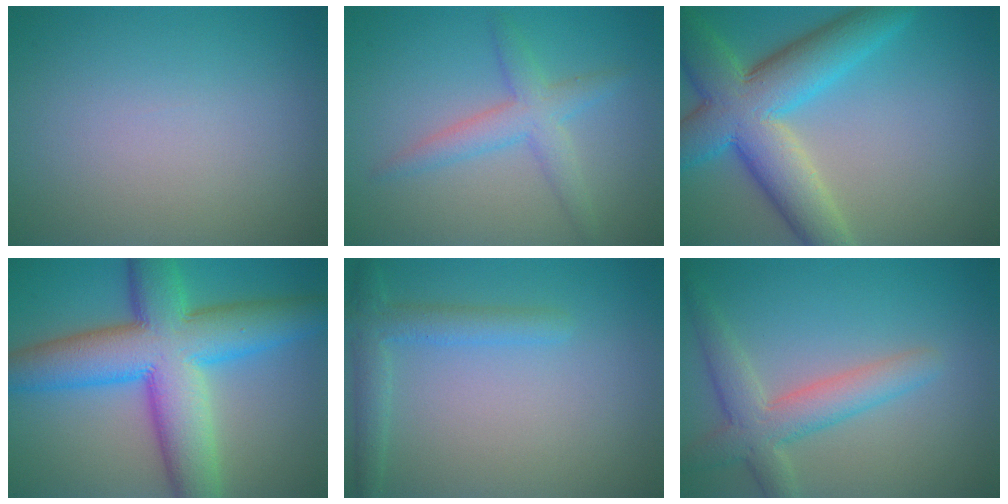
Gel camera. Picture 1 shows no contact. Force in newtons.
{"total": 3.2, "press": 3.2, "slide": 0.0}
{"total": 10.0, "press": 10.0, "slide": 0.6}
{"total": 12.4, "press": 12.4, "slide": 0.0}
{"total": 2.8, "press": 2.8, "slide": 0.2}
{"total": 4.4, "press": 4.4, "slide": 0.3}